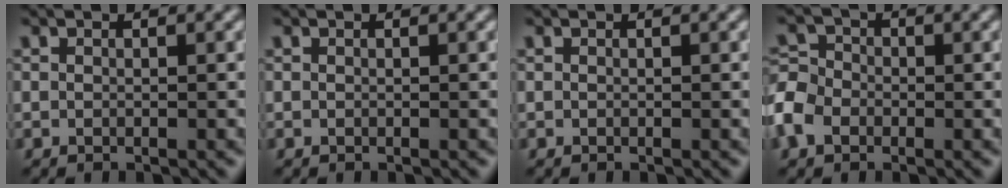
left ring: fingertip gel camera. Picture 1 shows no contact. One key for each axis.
{"total": 0.0}
{"total": 0.0}
{"total": 4.8, "fx": -2.3, "fy": 3.6, "fz": 2.3, "tx": -0.064, "ty": 0.000, "tz": -0.063}